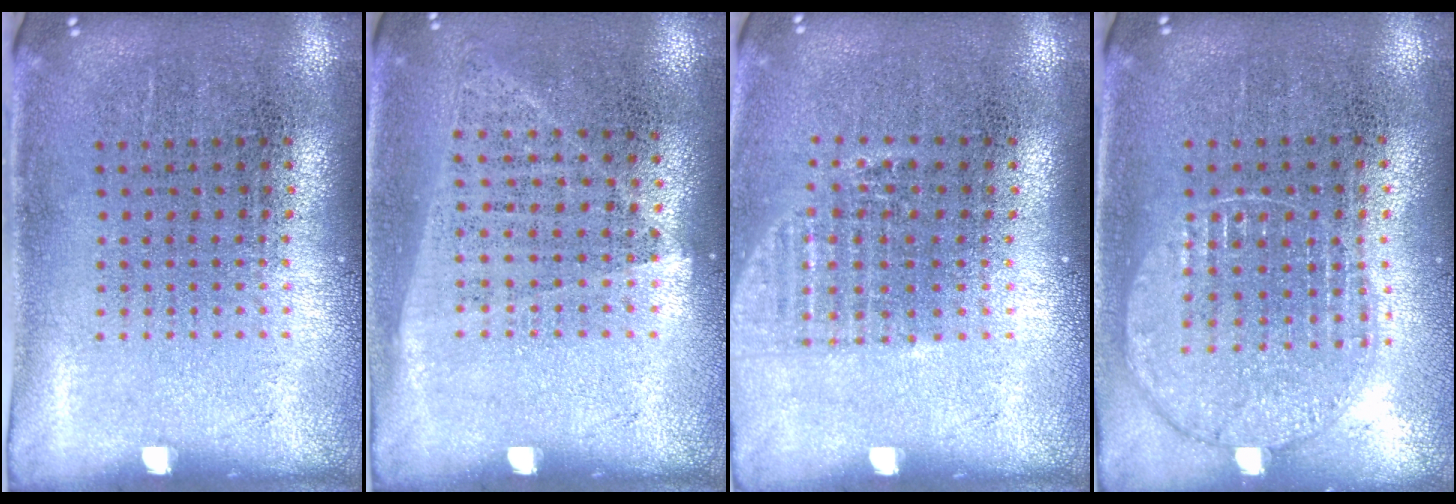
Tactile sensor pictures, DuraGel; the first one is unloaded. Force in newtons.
{"total": 1.0, "press": 0.9, "slide": 0.4}
{"total": 1.1, "press": 1.0, "slide": 0.4}
{"total": 1.0, "press": 1.0, "slide": 0.1}